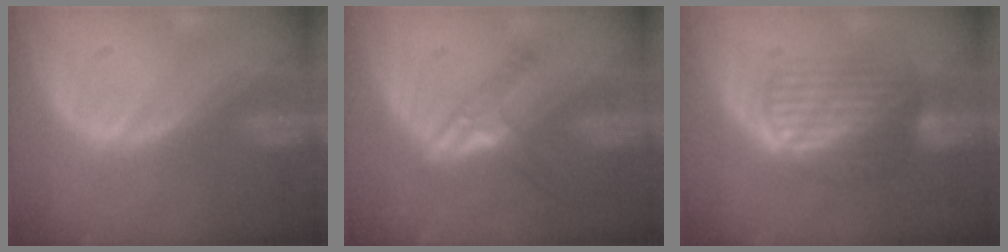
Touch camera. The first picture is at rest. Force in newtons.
{"total": 5.6, "press": 4.9, "slide": 2.6}
{"total": 6.8, "press": 6.5, "slide": 2.0}